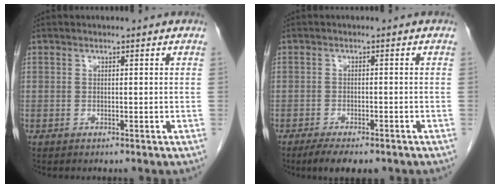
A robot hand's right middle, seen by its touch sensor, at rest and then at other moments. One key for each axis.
{"total": 5.7, "fx": -4.4, "fy": 2.0, "fz": 3.2, "tx": -0.045, "ty": -0.007, "tz": -0.064}